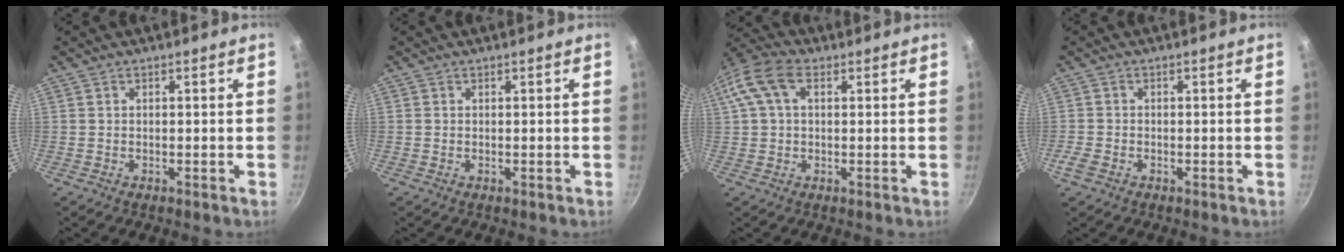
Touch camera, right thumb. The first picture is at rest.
{"total": 0.0}
{"total": 10.7, "force": [3.3, 6.7, 7.8], "torque": [-0.161, 0.033, 0.049]}
{"total": 2.6, "force": [-1.3, 1.9, 1.3], "torque": [-0.029, 0.004, -0.027]}